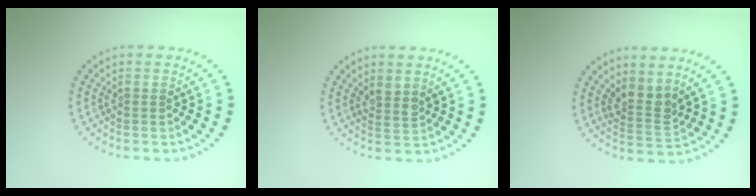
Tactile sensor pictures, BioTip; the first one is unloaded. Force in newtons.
{"total": 1.3, "press": 1.1, "slide": 0.8}
{"total": 2.6, "press": 1.9, "slide": 1.8}